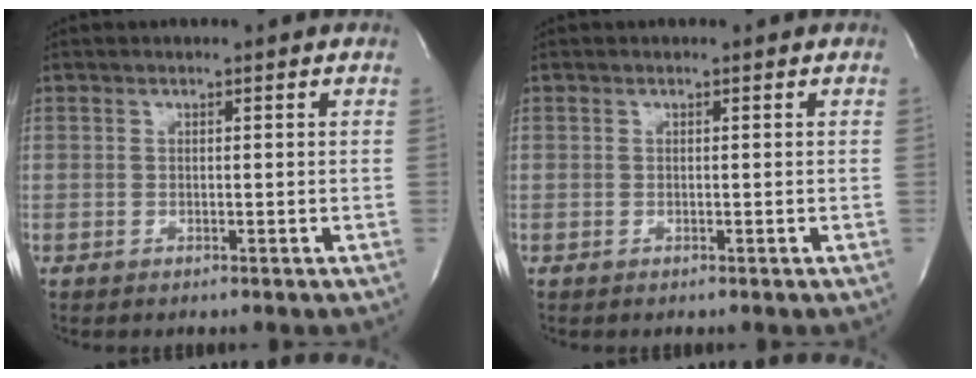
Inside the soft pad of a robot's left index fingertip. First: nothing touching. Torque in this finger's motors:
{"motor_torque": [0.00, 0.00, -0.01, 0.00]}